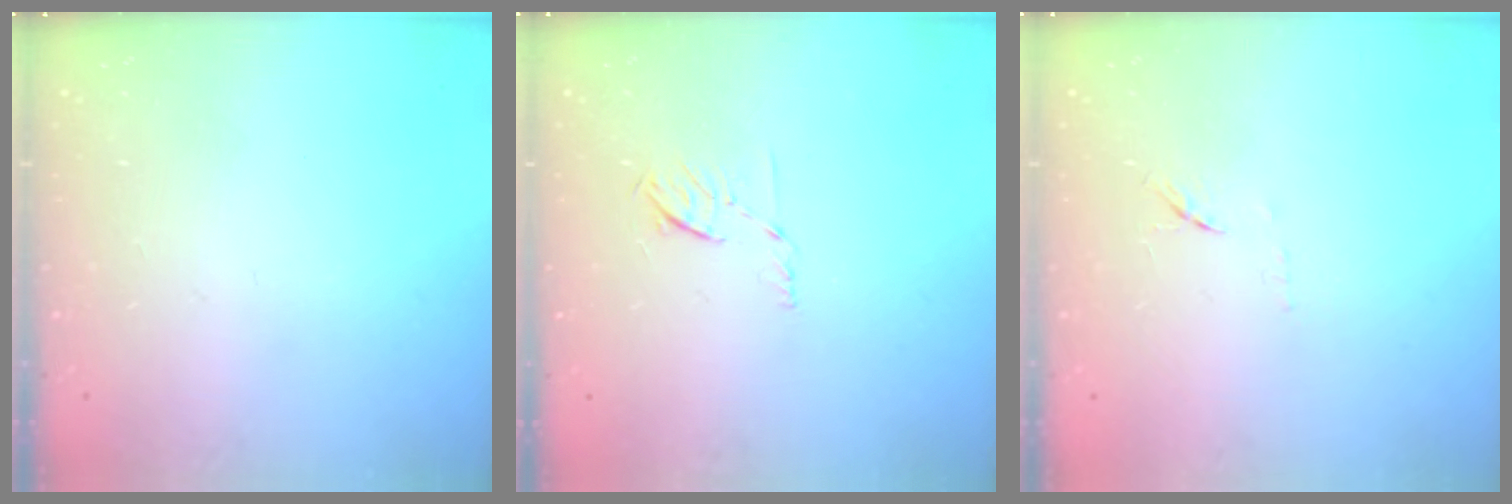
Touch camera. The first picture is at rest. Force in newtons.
{"total": 5.2, "press": 5.1, "slide": 0.9}
{"total": 6.2, "press": 6.1, "slide": 0.9}